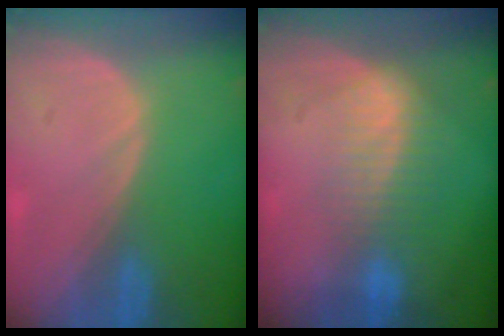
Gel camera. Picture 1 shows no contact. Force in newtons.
{"total": 7.2, "press": 6.2, "slide": 3.8}